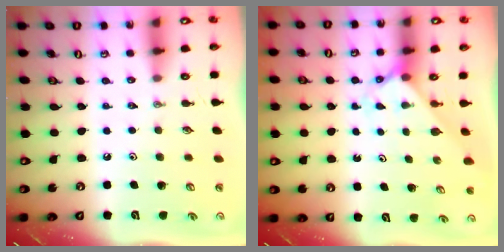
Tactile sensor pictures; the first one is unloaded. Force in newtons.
{"total": 2.4, "press": 2.4, "slide": 0.2}